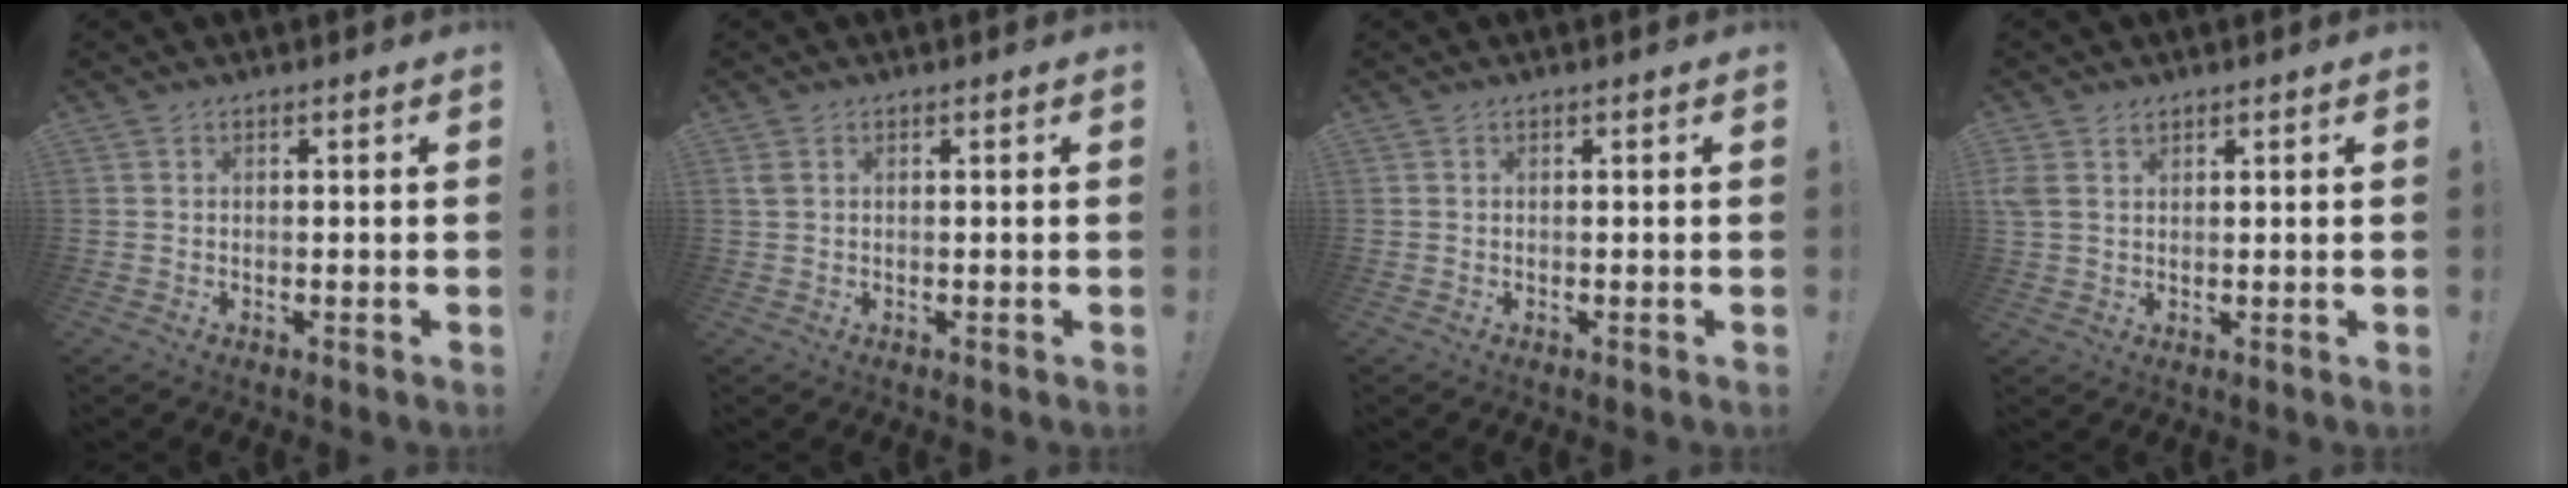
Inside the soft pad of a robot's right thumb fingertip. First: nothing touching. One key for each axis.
{"total": 1.4, "fx": 0.6, "fy": 0.7, "fz": 1.0, "tx": -0.028, "ty": 0.005, "tz": 0.013}
{"total": 0.0}
{"total": 3.7, "fx": 2.0, "fy": 2.4, "fz": 1.8, "tx": -0.026, "ty": -0.008, "tz": 0.039}